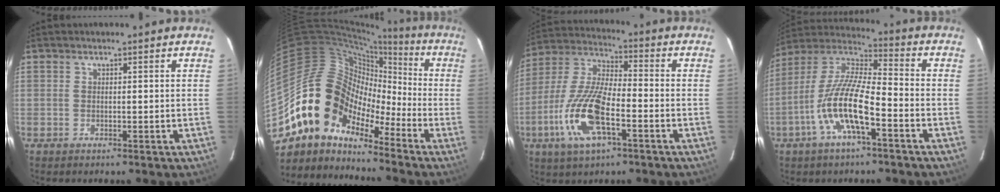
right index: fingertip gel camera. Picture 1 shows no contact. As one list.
[{"total": 13.8, "force": [-8.6, 9.7, 4.7], "torque": [-0.087, 0.033, -0.182]}, {"total": 16.2, "force": [-6.3, 5.6, 13.9], "torque": [-0.298, -0.011, -0.126]}, {"total": 14.4, "force": [-6.1, 3.4, 12.6], "torque": [-0.254, -0.004, -0.122]}]